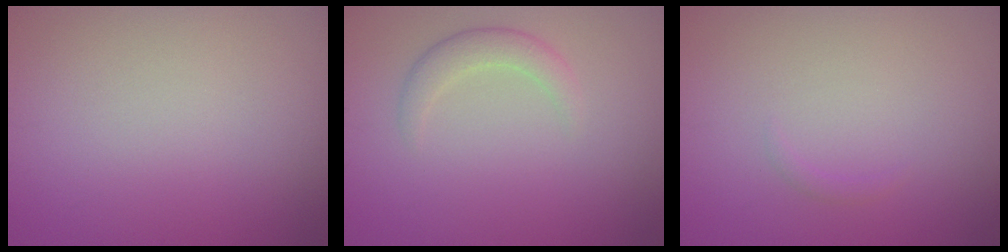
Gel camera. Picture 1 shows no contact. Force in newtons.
{"total": 1.9, "press": 1.9, "slide": 0.2}
{"total": 0.5, "press": 0.5, "slide": 0.1}